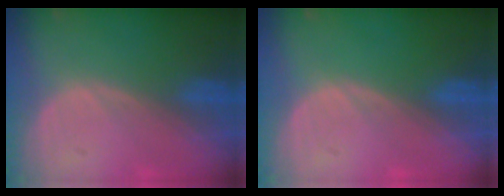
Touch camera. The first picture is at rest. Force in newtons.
{"total": 0.0}